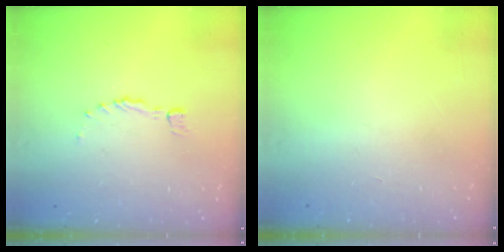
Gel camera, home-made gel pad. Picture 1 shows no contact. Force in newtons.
{"total": 1.4, "press": 1.4, "slide": 0.0}